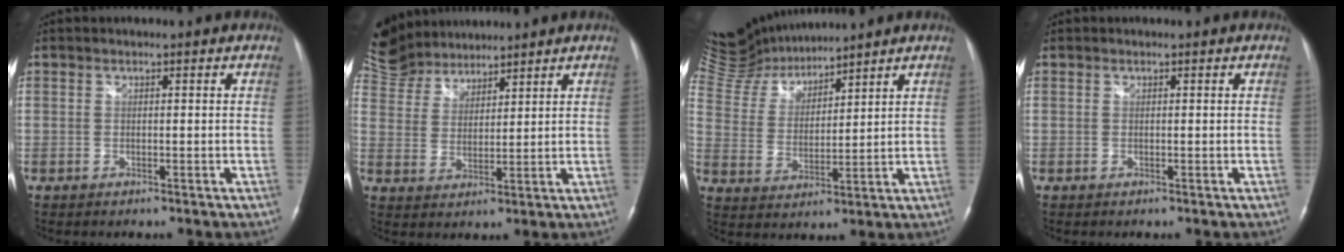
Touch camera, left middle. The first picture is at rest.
{"total": 10.4, "force": [9.7, 3.4, 1.4], "torque": [-0.042, 0.023, 0.199]}
{"total": 9.9, "force": [9.8, 0.8, 0.9], "torque": [-0.042, 0.012, 0.208]}
{"total": 0.0}